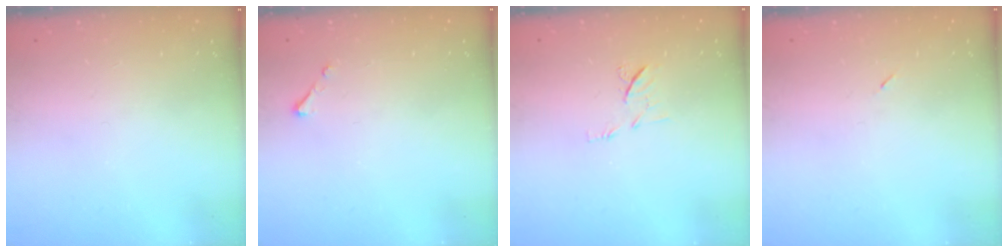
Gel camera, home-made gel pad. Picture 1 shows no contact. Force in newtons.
{"total": 2.5, "press": 2.5, "slide": 0.3}
{"total": 6.7, "press": 6.6, "slide": 1.0}
{"total": 2.6, "press": 2.3, "slide": 1.2}